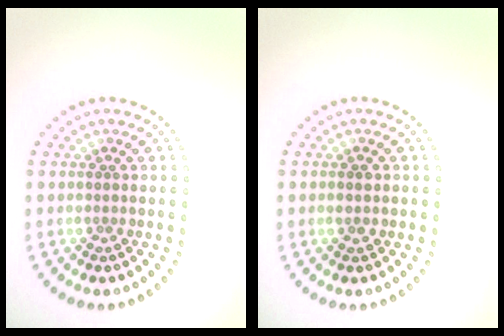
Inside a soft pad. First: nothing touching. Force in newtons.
{"total": 1.3, "press": 1.3, "slide": 0.1}